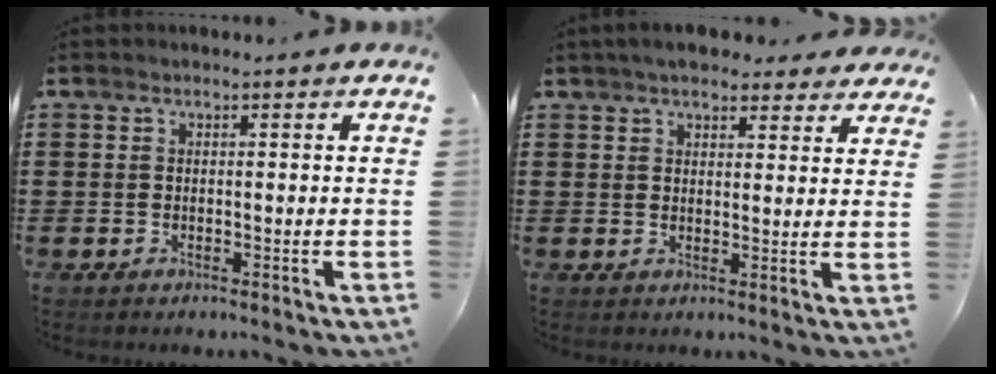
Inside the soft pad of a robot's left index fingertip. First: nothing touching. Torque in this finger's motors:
{"motor_torque": [2.14, 0.00, 1.05, 0.19]}